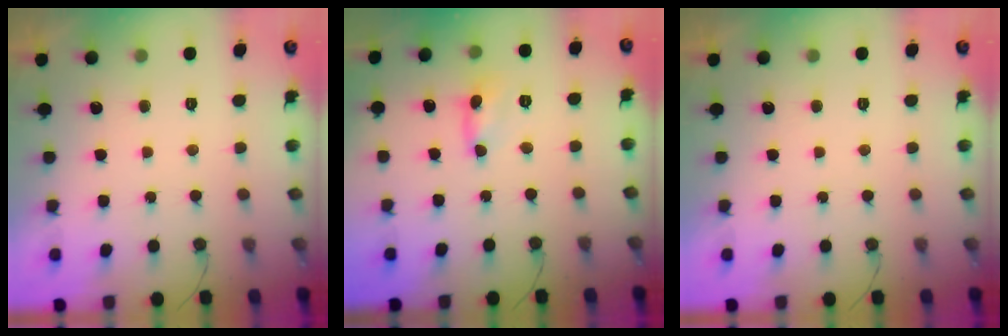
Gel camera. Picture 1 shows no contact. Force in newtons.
{"total": 1.0, "press": 1.0, "slide": 0.1}
{"total": 0.0}